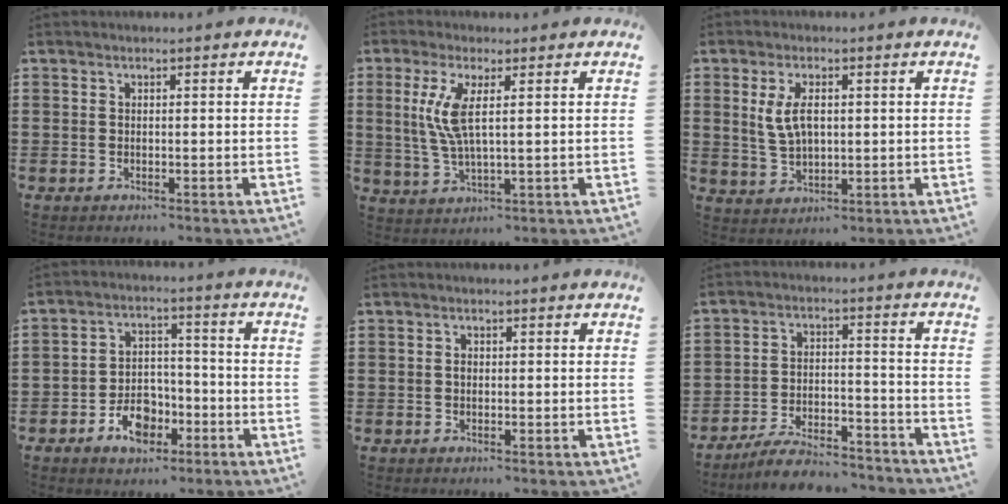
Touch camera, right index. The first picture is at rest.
{"total": 6.7, "force": [1.5, 1.4, 6.4], "torque": [-0.148, -0.009, 0.018]}
{"total": 5.2, "force": [0.9, 2.4, 4.5], "torque": [-0.099, 0.005, 0.012]}
{"total": 7.2, "force": [-3.6, 4.8, 4.1], "torque": [-0.065, 0.017, -0.065]}
{"total": 0.8, "force": [-0.1, 0.5, 0.6], "torque": [-0.014, 0.000, -0.002]}
{"total": 6.9, "force": [-6.4, 0.9, 2.3], "torque": [-0.044, 0.009, -0.123]}